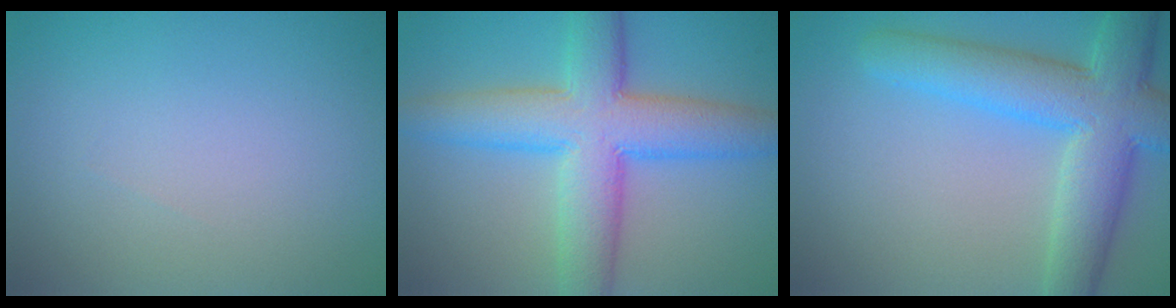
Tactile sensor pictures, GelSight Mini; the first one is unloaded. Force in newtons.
{"total": 8.9, "press": 8.9, "slide": 0.2}
{"total": 8.1, "press": 8.1, "slide": 0.4}